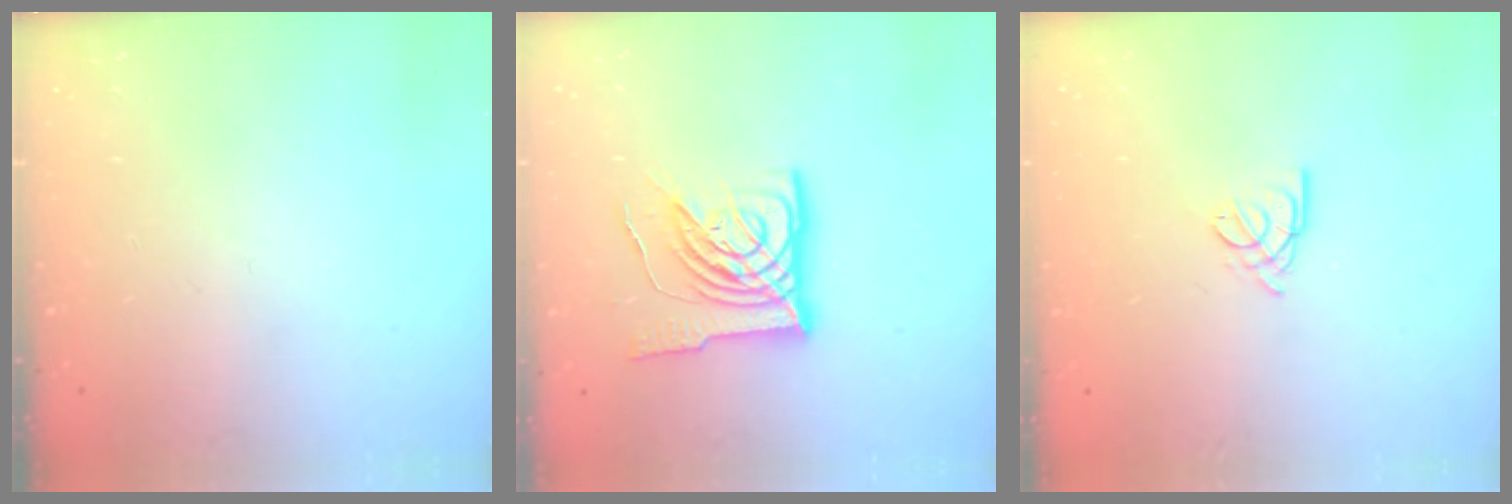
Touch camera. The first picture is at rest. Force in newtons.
{"total": 16.6, "press": 16.5, "slide": 2.0}
{"total": 2.8, "press": 2.7, "slide": 0.5}